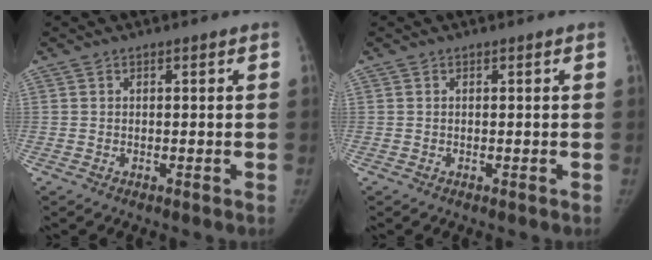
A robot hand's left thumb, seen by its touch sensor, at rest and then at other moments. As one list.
[{"total": 0.0}]